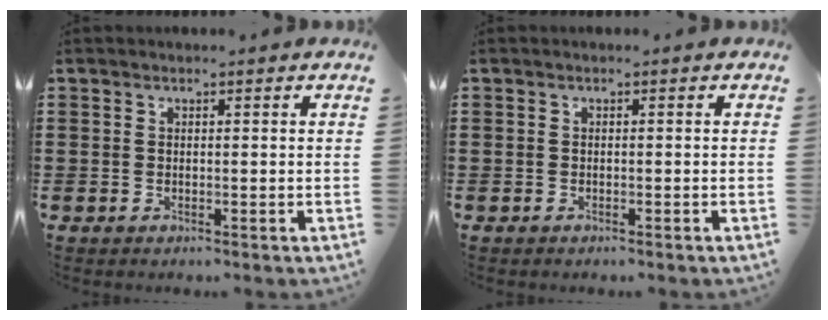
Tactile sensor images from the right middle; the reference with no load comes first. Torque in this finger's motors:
{"motor_torque": [0.02, -0.02, -0.04, -0.01]}